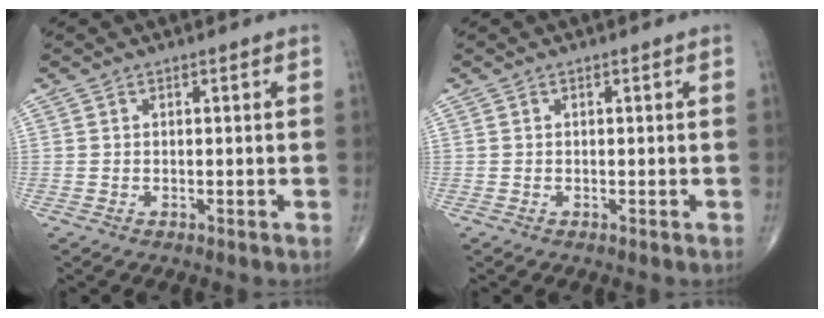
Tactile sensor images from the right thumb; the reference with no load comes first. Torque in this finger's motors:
{"motor_torque": [2.31, 1.45, 0.00, -0.23, 0.01]}